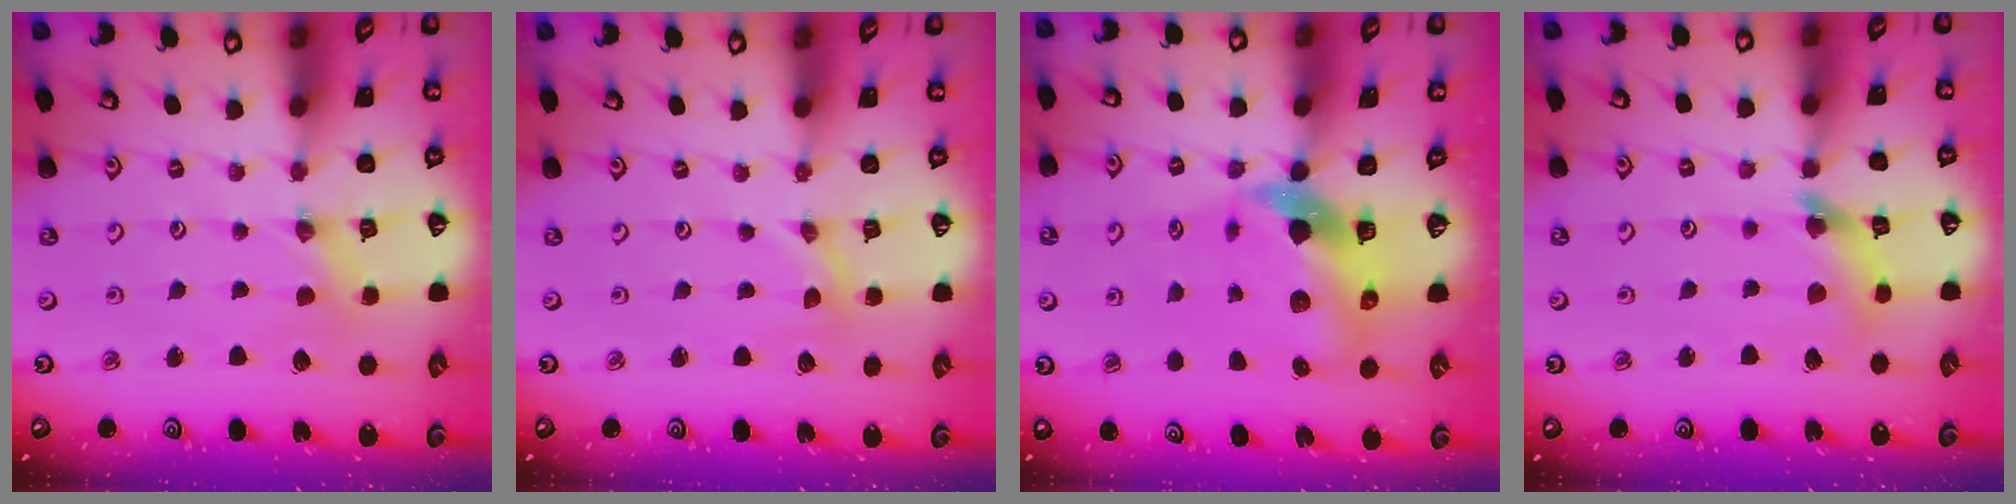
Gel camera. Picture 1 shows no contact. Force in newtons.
{"total": 0.0}
{"total": 10.5, "press": 10.4, "slide": 1.4}
{"total": 8.0, "press": 7.9, "slide": 0.8}